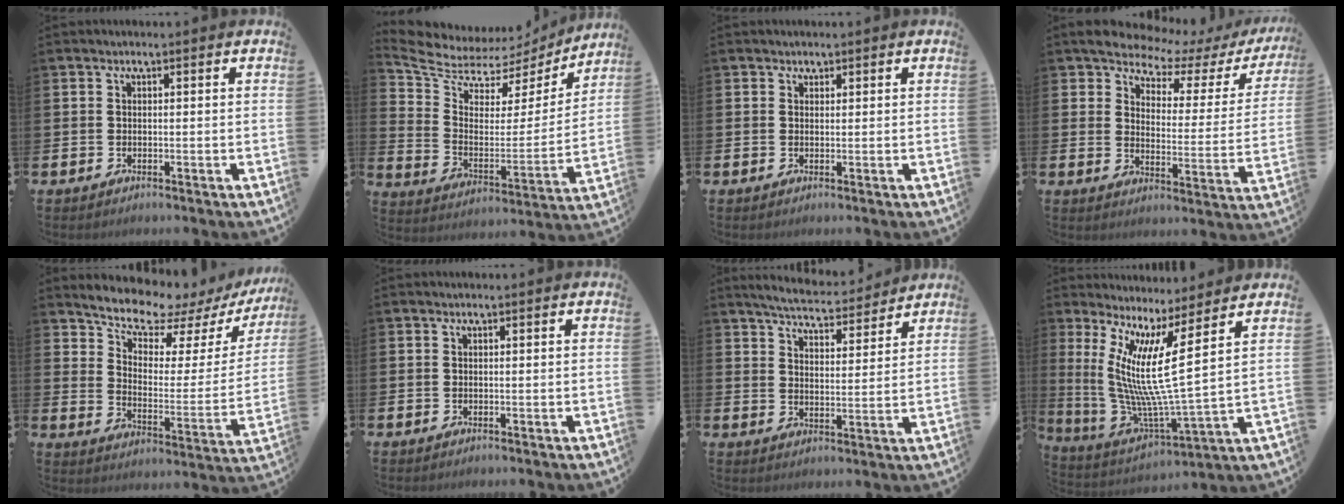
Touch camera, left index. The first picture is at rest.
{"total": 7.1, "force": [6.4, 2.9, 0.8], "torque": [-0.060, -0.058, 0.109]}
{"total": 0.9, "force": [0.7, 0.5, -0.1], "torque": [0.015, -0.002, 0.010]}
{"total": 7.6, "force": [6.8, 2.3, 2.2], "torque": [-0.064, -0.050, 0.115]}
{"total": 8.3, "force": [7.7, 2.0, 2.1], "torque": [-0.067, -0.066, 0.130]}
{"total": 0.0}
{"total": 5.8, "force": [5.6, 0.6, 1.3], "torque": [-0.037, -0.035, 0.096]}
{"total": 10.7, "force": [5.0, 0.2, 9.4], "torque": [-0.180, -0.068, 0.074]}